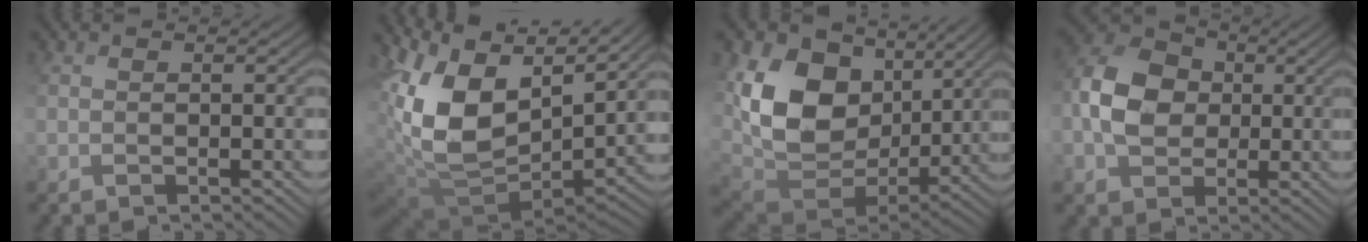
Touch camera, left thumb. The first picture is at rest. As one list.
[{"total": 15.1, "force": [2.9, 9.5, 11.5], "torque": [-0.258, -0.001, 0.066]}, {"total": 15.8, "force": [5.2, 11.0, 10.1], "torque": [-0.236, 0.007, 0.116]}, {"total": 7.1, "force": [0.4, 5.8, 4.1], "torque": [-0.094, 0.019, -0.006]}]